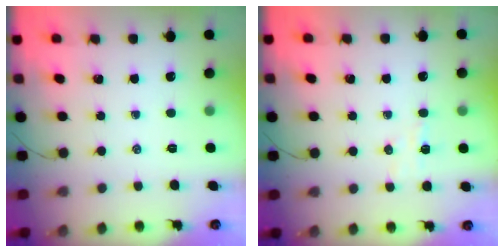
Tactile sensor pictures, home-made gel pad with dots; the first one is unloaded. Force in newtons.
{"total": 4.3, "press": 4.2, "slide": 1.0}